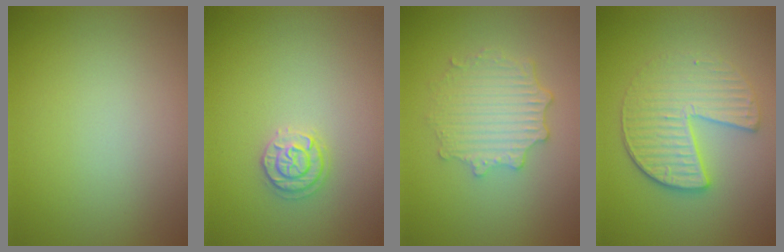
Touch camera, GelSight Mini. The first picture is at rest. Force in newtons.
{"total": 1.8, "press": 1.8, "slide": 0.1}
{"total": 4.1, "press": 3.4, "slide": 2.3}
{"total": 4.1, "press": 3.6, "slide": 1.8}